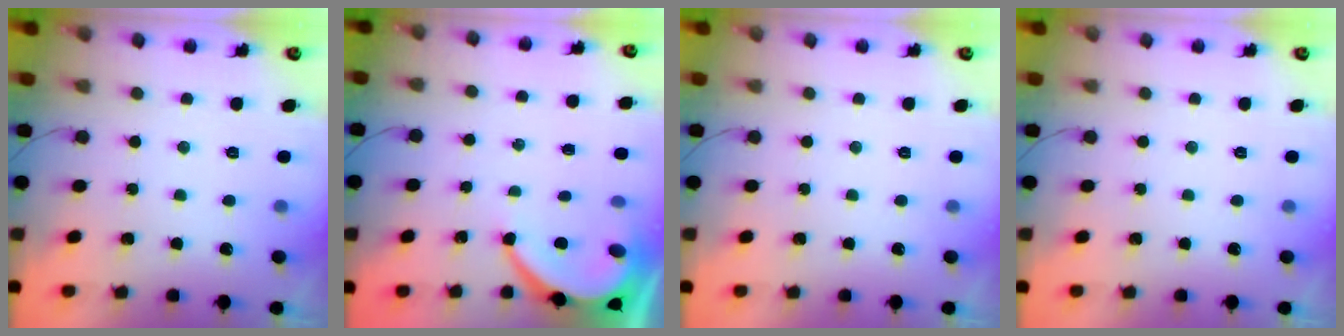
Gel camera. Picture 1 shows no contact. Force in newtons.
{"total": 8.0, "press": 8.0, "slide": 0.7}
{"total": 0.0}
{"total": 0.0}